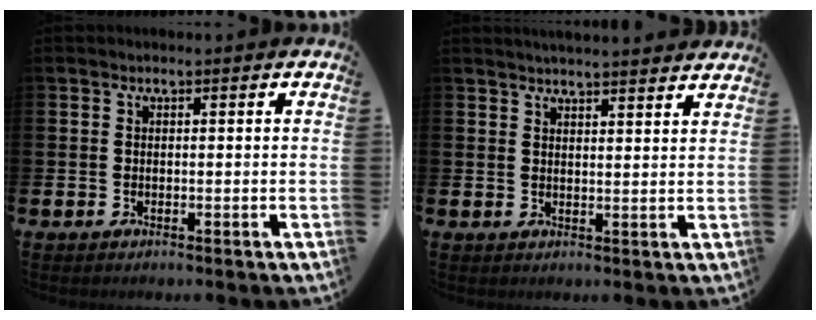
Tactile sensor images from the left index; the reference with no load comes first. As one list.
[{"total": 3.3, "force": [3.3, -0.3, 0.1], "torque": [-0.002, -0.019, 0.060]}]